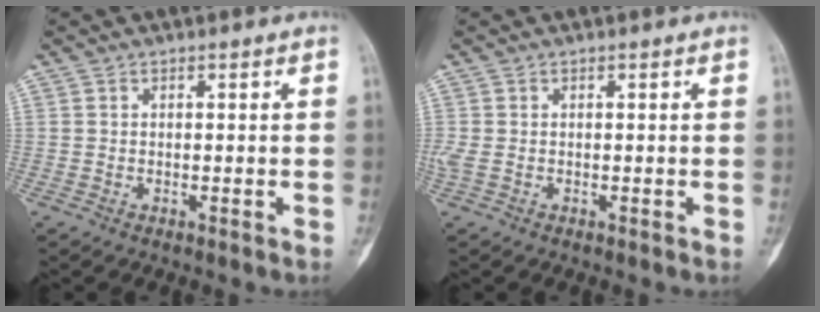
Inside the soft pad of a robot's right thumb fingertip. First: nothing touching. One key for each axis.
{"total": 1.5, "fx": -0.2, "fy": 0.9, "fz": 1.2, "tx": -0.045, "ty": 0.001, "tz": -0.003}